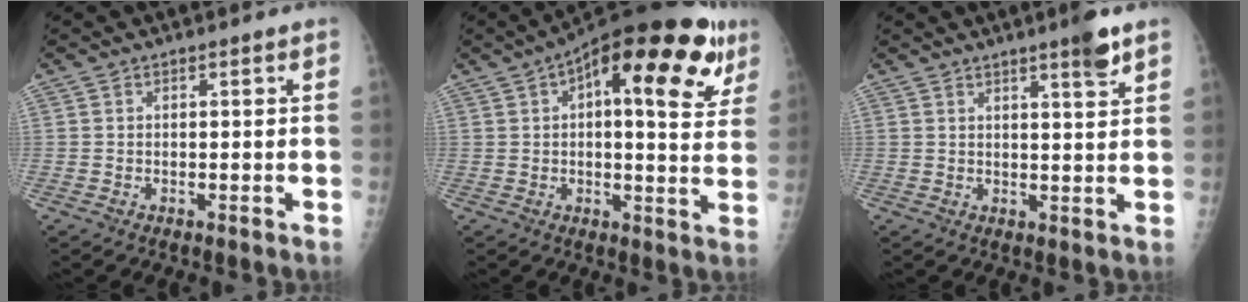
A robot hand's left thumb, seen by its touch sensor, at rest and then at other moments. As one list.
[{"total": 24.0, "force": [10.3, 9.1, 19.7], "torque": [-0.256, 0.012, 0.137]}, {"total": 4.5, "force": [3.0, 0.2, 3.3], "torque": [-0.043, -0.020, 0.044]}]